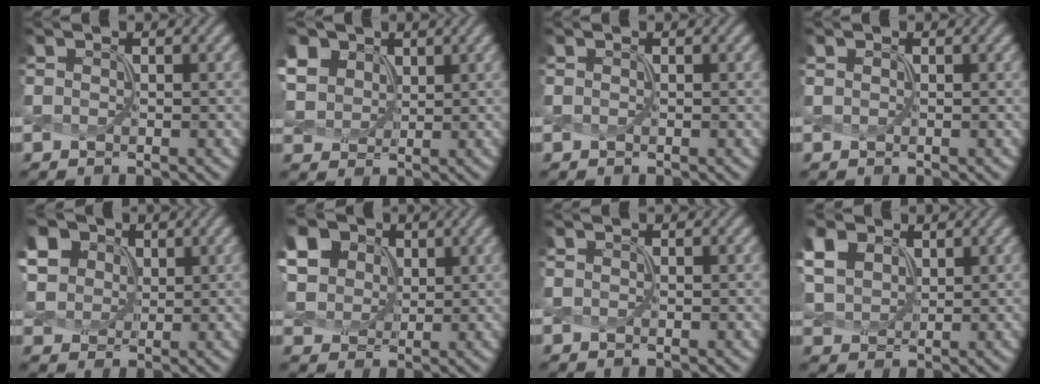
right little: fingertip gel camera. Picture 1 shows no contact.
{"total": 6.3, "force": [3.2, 4.6, 2.9], "torque": [-0.121, 0.014, 0.059]}
{"total": 0.0}
{"total": 0.0}
{"total": 10.9, "force": [5.0, 8.2, 5.1], "torque": [-0.143, 0.028, 0.090]}
{"total": 13.0, "force": [5.6, 10.1, 6.0], "torque": [-0.174, 0.026, 0.107]}
{"total": 0.0}
{"total": 4.8, "force": [2.4, 3.4, 2.5], "torque": [-0.091, 0.005, 0.049]}